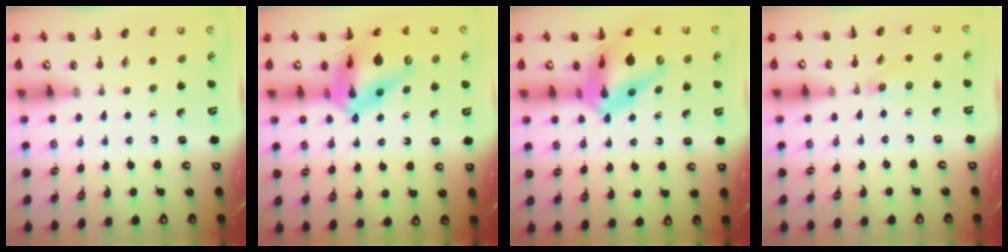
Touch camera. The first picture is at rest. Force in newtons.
{"total": 19.0, "press": 18.5, "slide": 4.1}
{"total": 19.0, "press": 18.5, "slide": 4.1}
{"total": 4.3, "press": 4.0, "slide": 1.6}